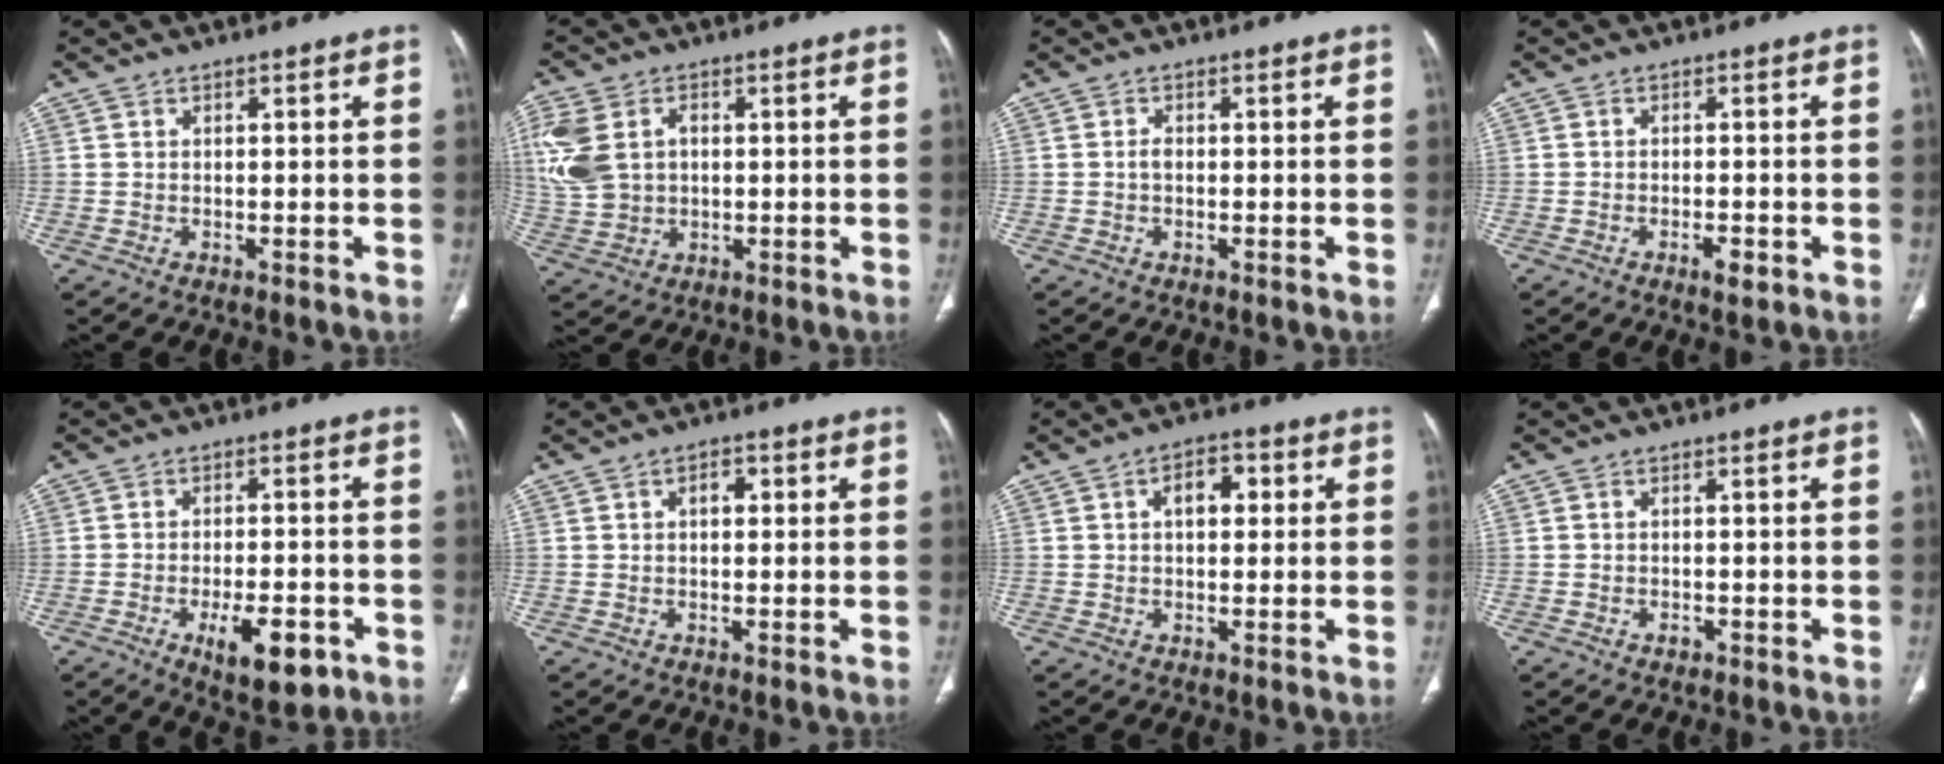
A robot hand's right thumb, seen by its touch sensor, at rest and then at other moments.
{"total": 12.3, "force": [2.3, 9.2, 7.9], "torque": [-0.185, 0.010, 0.053]}
{"total": 1.0, "force": [-0.2, 0.6, 0.8], "torque": [-0.014, 0.002, -0.005]}
{"total": 2.4, "force": [-1.3, 0.9, 1.8], "torque": [-0.028, 0.002, -0.021]}
{"total": 9.8, "force": [-4.4, 4.0, 7.8], "torque": [-0.109, 0.012, -0.058]}
{"total": 2.7, "force": [0.6, 1.6, 2.1], "torque": [-0.028, 0.009, 0.007]}
{"total": 5.7, "force": [1.3, 3.3, 4.4], "torque": [-0.054, 0.012, 0.015]}
{"total": 1.0, "force": [-0.6, 0.7, 0.4], "torque": [-0.005, 0.003, -0.008]}